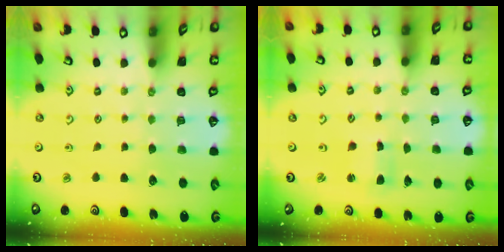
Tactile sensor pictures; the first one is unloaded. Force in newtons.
{"total": 2.9, "press": 2.9, "slide": 0.3}